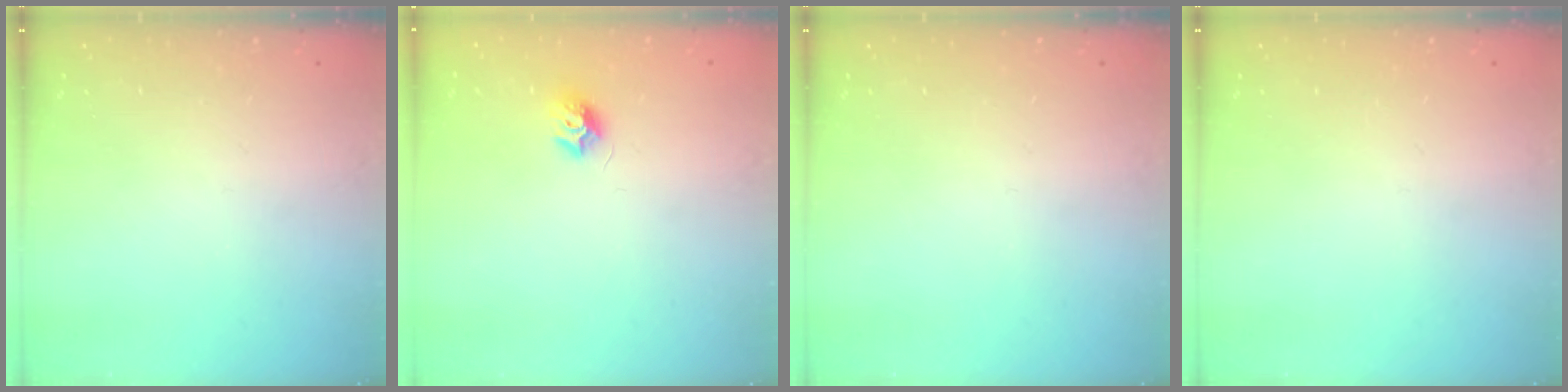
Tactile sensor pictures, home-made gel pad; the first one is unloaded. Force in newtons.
{"total": 7.6, "press": 7.6, "slide": 0.2}
{"total": 0.0}
{"total": 0.0}